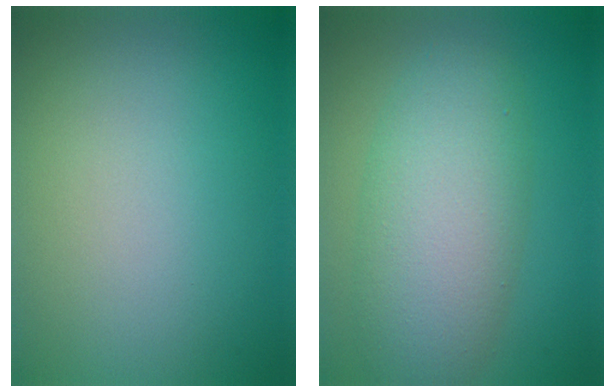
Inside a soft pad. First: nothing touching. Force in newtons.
{"total": 7.6, "press": 7.6, "slide": 0.2}